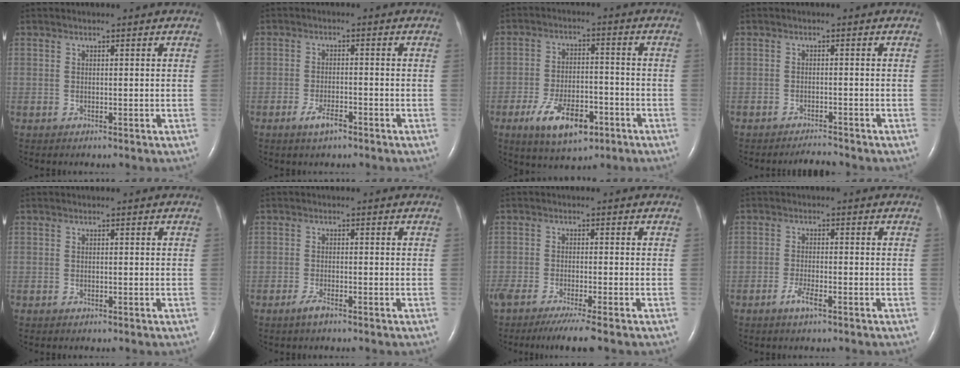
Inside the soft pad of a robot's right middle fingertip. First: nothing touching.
{"total": 3.1, "force": [-2.1, 0.8, 2.2], "torque": [-0.049, -0.002, -0.039]}
{"total": 10.0, "force": [-5.3, 4.2, 7.3], "torque": [-0.140, -0.006, -0.083]}
{"total": 2.1, "force": [-2.0, -0.3, 0.1], "torque": [-0.008, -0.013, -0.032]}
{"total": 0.0}
{"total": 1.8, "force": [-1.4, 0.3, 1.2], "torque": [-0.029, -0.003, -0.028]}
{"total": 7.3, "force": [-5.8, -0.1, 4.5], "torque": [-0.071, -0.019, -0.094]}
{"total": 2.7, "force": [-1.6, 0.4, 2.1], "torque": [-0.042, -0.001, -0.033]}